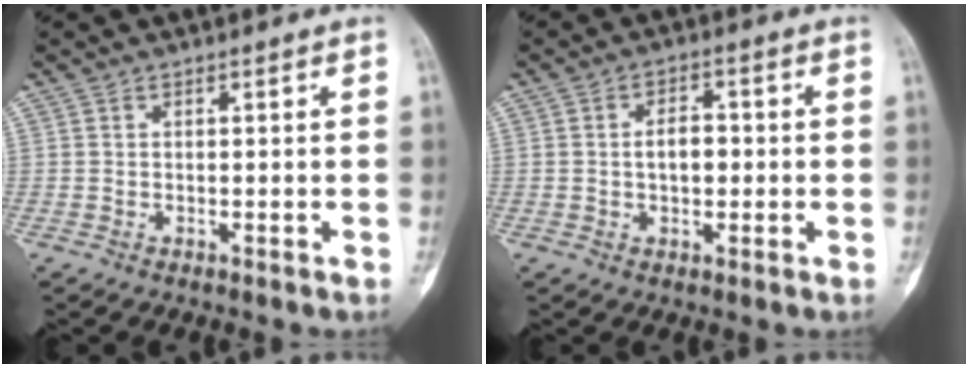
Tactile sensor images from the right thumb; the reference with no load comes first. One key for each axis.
{"total": 4.8, "fx": -0.1, "fy": 2.9, "fz": 3.8, "tx": -0.049, "ty": 0.011, "tz": -0.005}